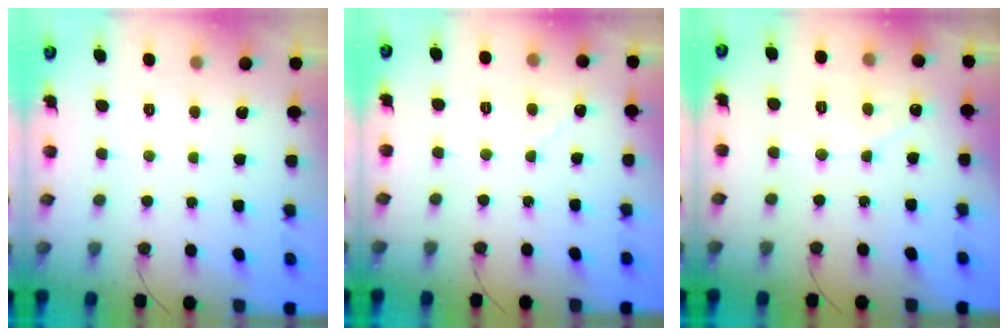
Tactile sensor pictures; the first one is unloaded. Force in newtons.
{"total": 3.0, "press": 2.9, "slide": 0.3}
{"total": 5.2, "press": 5.2, "slide": 0.4}